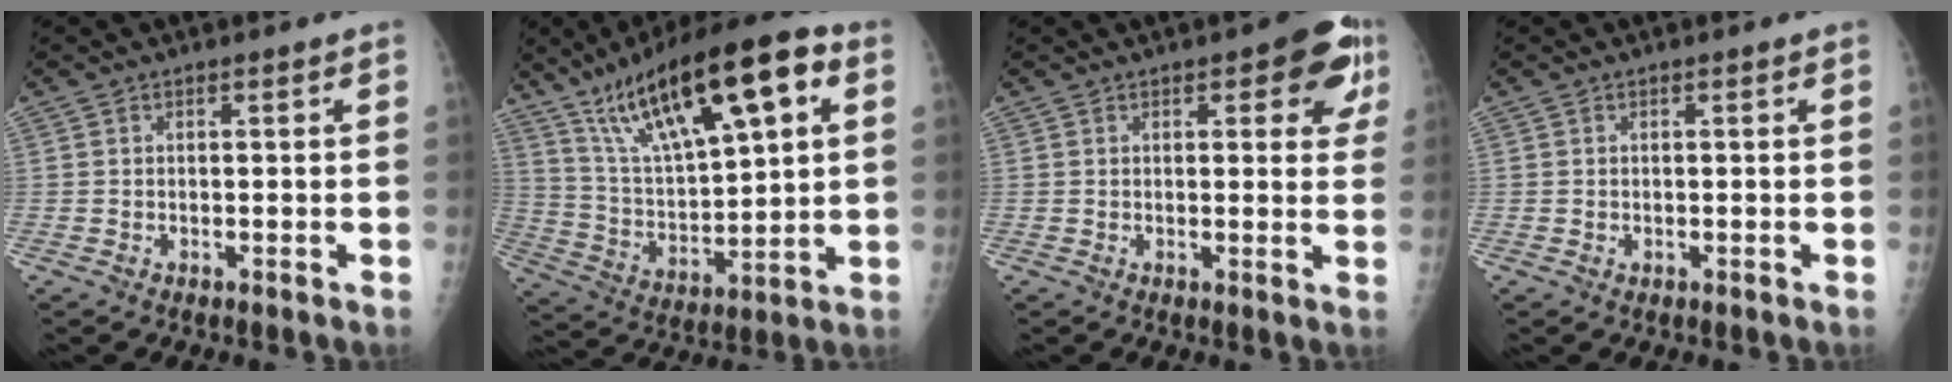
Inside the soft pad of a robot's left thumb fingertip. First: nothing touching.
{"total": 23.6, "force": [11.3, 7.7, 19.2], "torque": [-0.303, -0.008, 0.202]}
{"total": 8.5, "force": [3.6, 3.6, 6.8], "torque": [-0.038, -0.007, 0.033]}
{"total": 0.0}